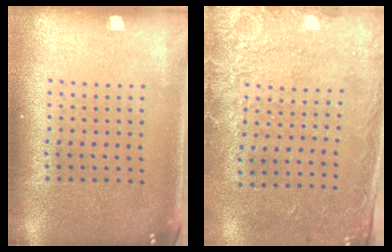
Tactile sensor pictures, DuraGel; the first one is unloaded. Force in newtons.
{"total": 2.7, "press": 2.0, "slide": 1.8}